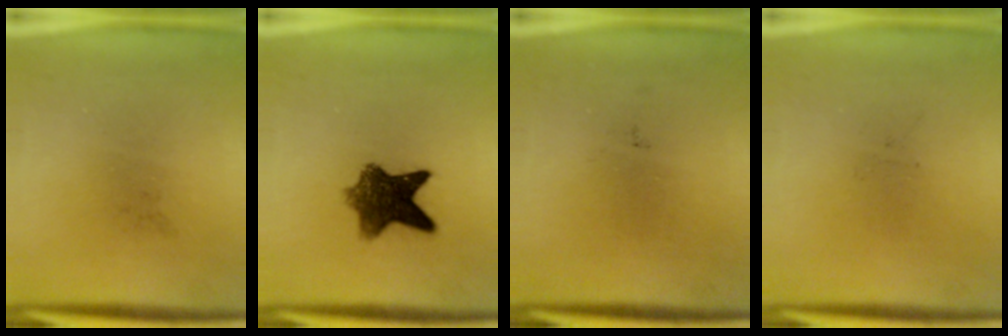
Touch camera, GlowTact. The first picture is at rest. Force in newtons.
{"total": 8.3}
{"total": 0.0}
{"total": 0.0}